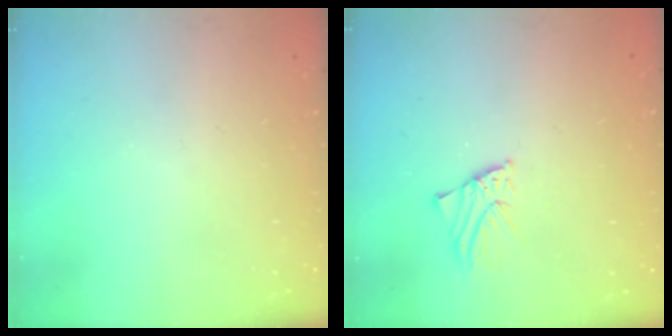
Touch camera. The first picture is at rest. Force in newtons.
{"total": 1.7, "press": 1.7, "slide": 0.1}